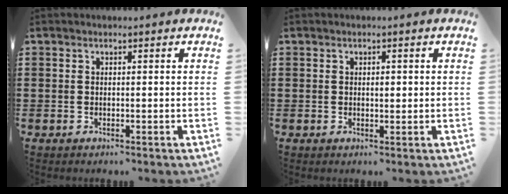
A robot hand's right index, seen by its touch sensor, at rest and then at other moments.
{"total": 1.3, "force": [0.2, 0.6, 1.1], "torque": [-0.022, 0.005, 0.001]}